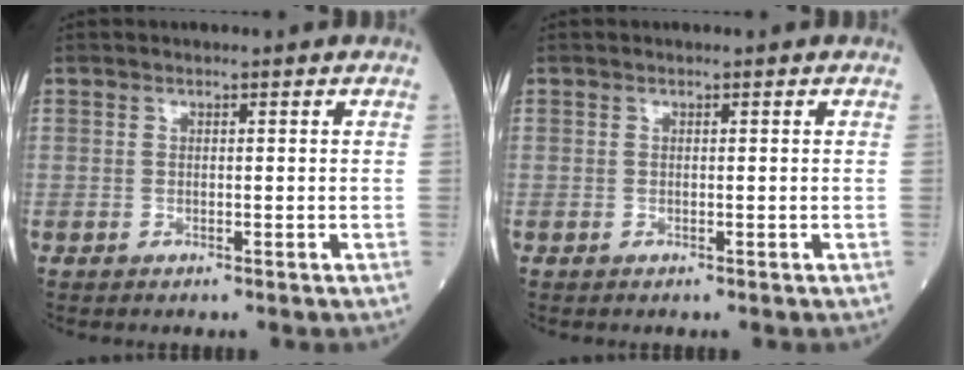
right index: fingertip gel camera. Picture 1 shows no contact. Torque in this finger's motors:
{"motor_torque": [0.02, 0.01, 0.00, 0.00]}